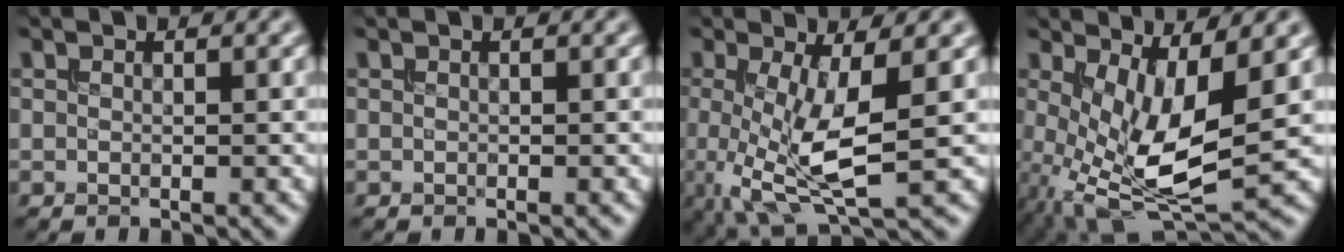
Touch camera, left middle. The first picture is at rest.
{"total": 0.0}
{"total": 7.2, "force": [-0.6, 2.4, 6.7], "torque": [-0.141, -0.012, -0.010]}
{"total": 8.6, "force": [-0.3, 3.3, 8.0], "torque": [-0.164, -0.016, -0.004]}